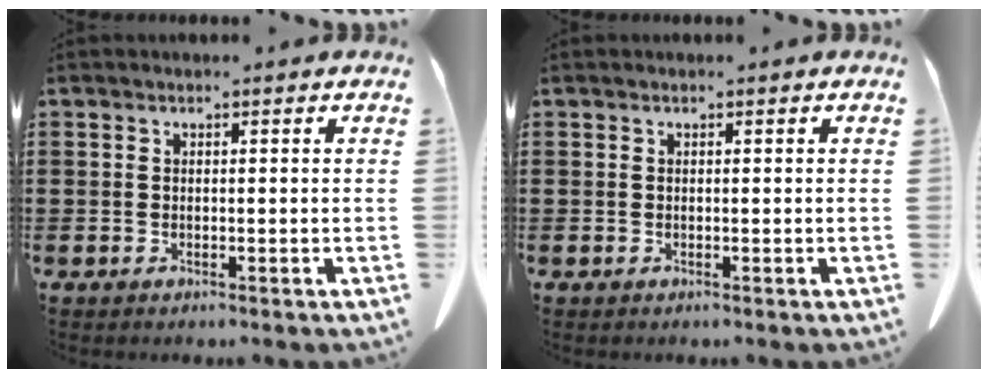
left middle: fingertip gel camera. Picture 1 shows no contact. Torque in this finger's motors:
{"motor_torque": [0.03, 0.28, -0.04, 0.01]}